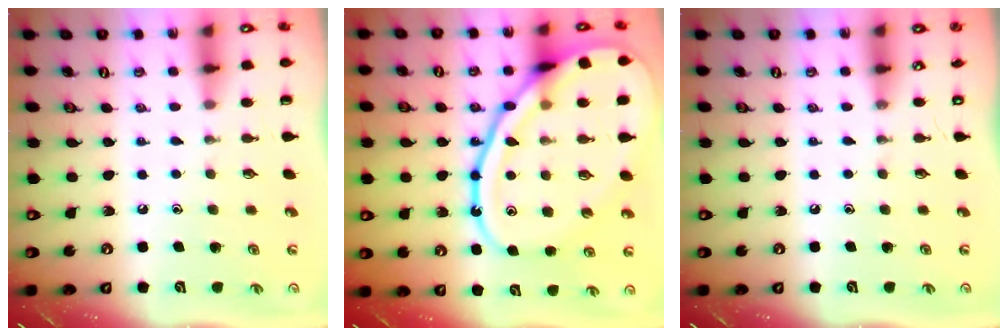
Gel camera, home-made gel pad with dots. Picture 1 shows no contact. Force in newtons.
{"total": 22.4, "press": 22.3, "slide": 1.9}
{"total": 0.0}